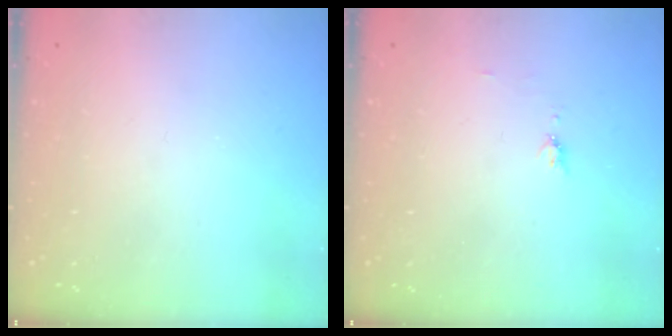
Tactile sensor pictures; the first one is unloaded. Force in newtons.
{"total": 4.8, "press": 4.7, "slide": 0.6}